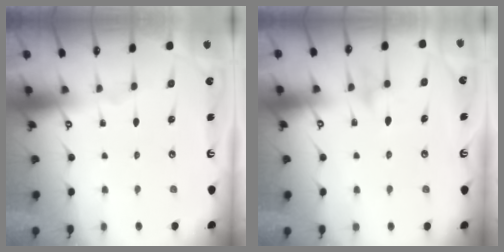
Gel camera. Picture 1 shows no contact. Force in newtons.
{"total": 9.7, "press": 9.7, "slide": 0.6}